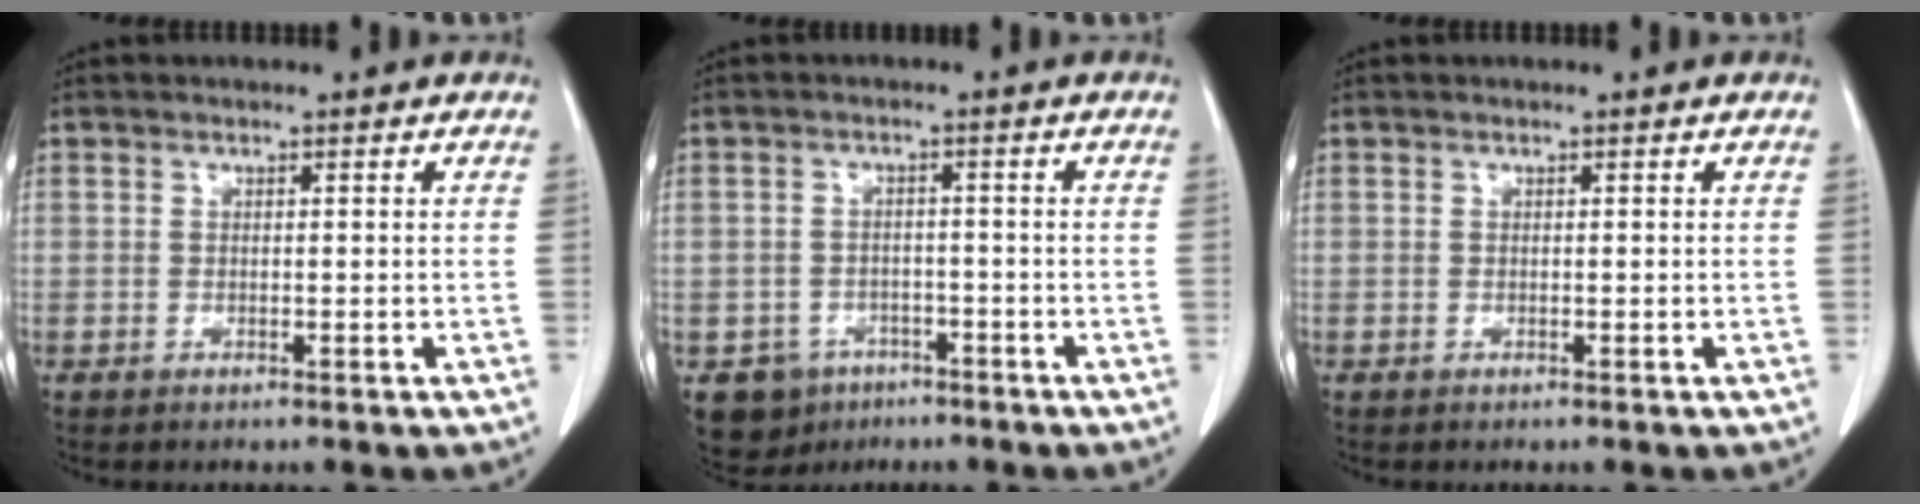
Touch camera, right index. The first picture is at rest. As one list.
[{"total": 5.6, "force": [-3.2, 4.4, 0.9], "torque": [-0.014, 0.008, -0.044]}, {"total": 0.0}]